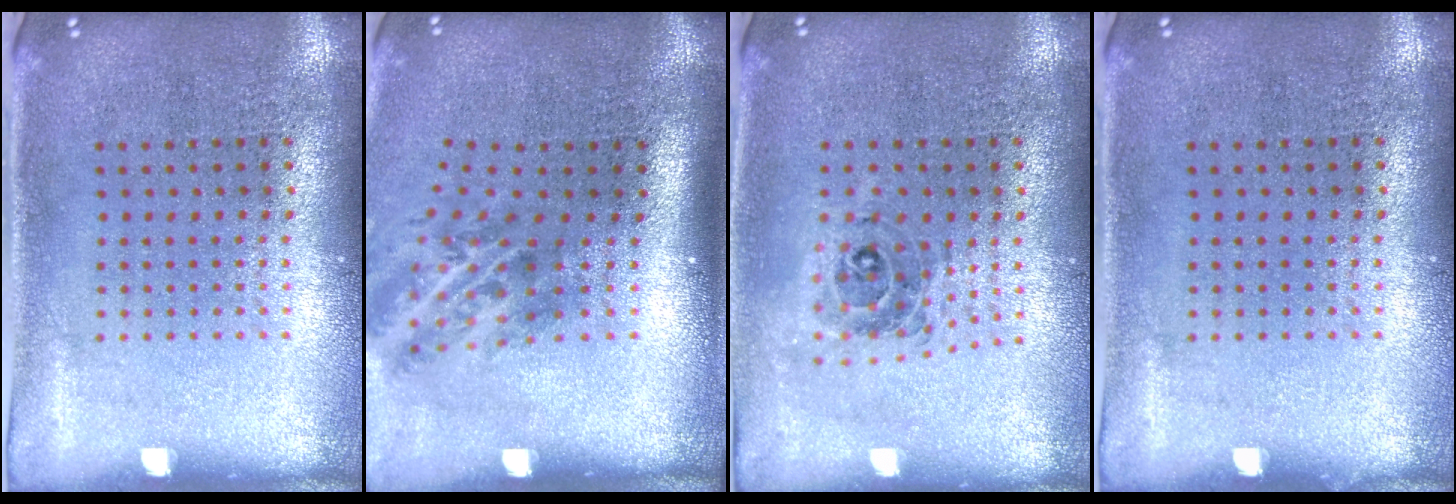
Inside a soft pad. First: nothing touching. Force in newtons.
{"total": 2.1, "press": 1.4, "slide": 1.6}
{"total": 0.7, "press": 0.7, "slide": 0.1}
{"total": 0.0}